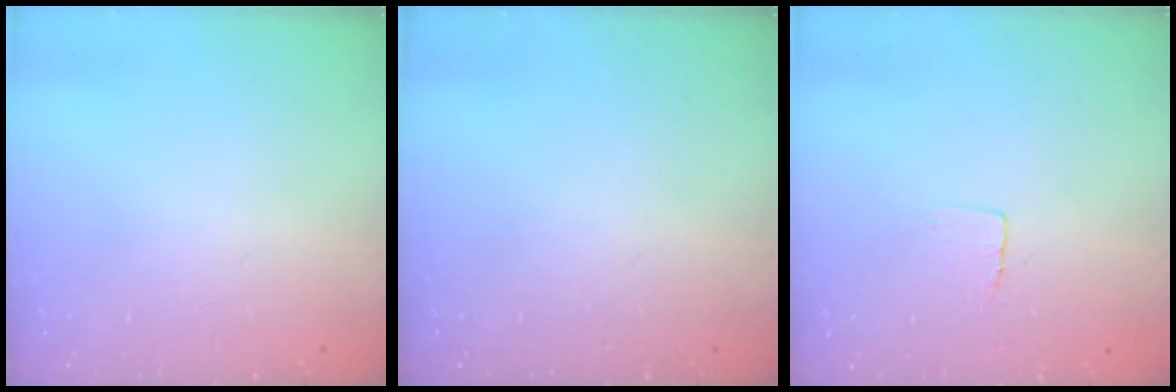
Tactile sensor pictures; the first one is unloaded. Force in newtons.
{"total": 0.0}
{"total": 4.1, "press": 4.1, "slide": 0.3}